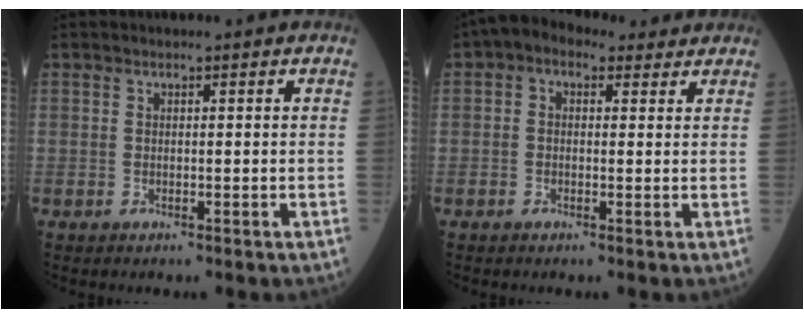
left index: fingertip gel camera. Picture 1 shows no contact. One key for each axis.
{"total": 5.7, "fx": 3.4, "fy": 3.5, "fz": 3.0, "tx": -0.047, "ty": 0.038, "tz": 0.050}